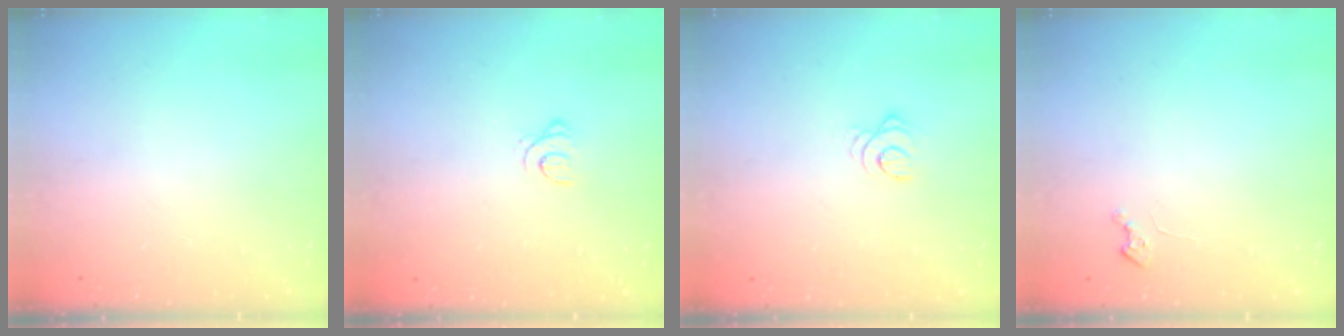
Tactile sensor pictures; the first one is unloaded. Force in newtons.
{"total": 1.6, "press": 1.6, "slide": 0.2}
{"total": 3.1, "press": 3.1, "slide": 0.4}
{"total": 1.9, "press": 1.9, "slide": 0.3}